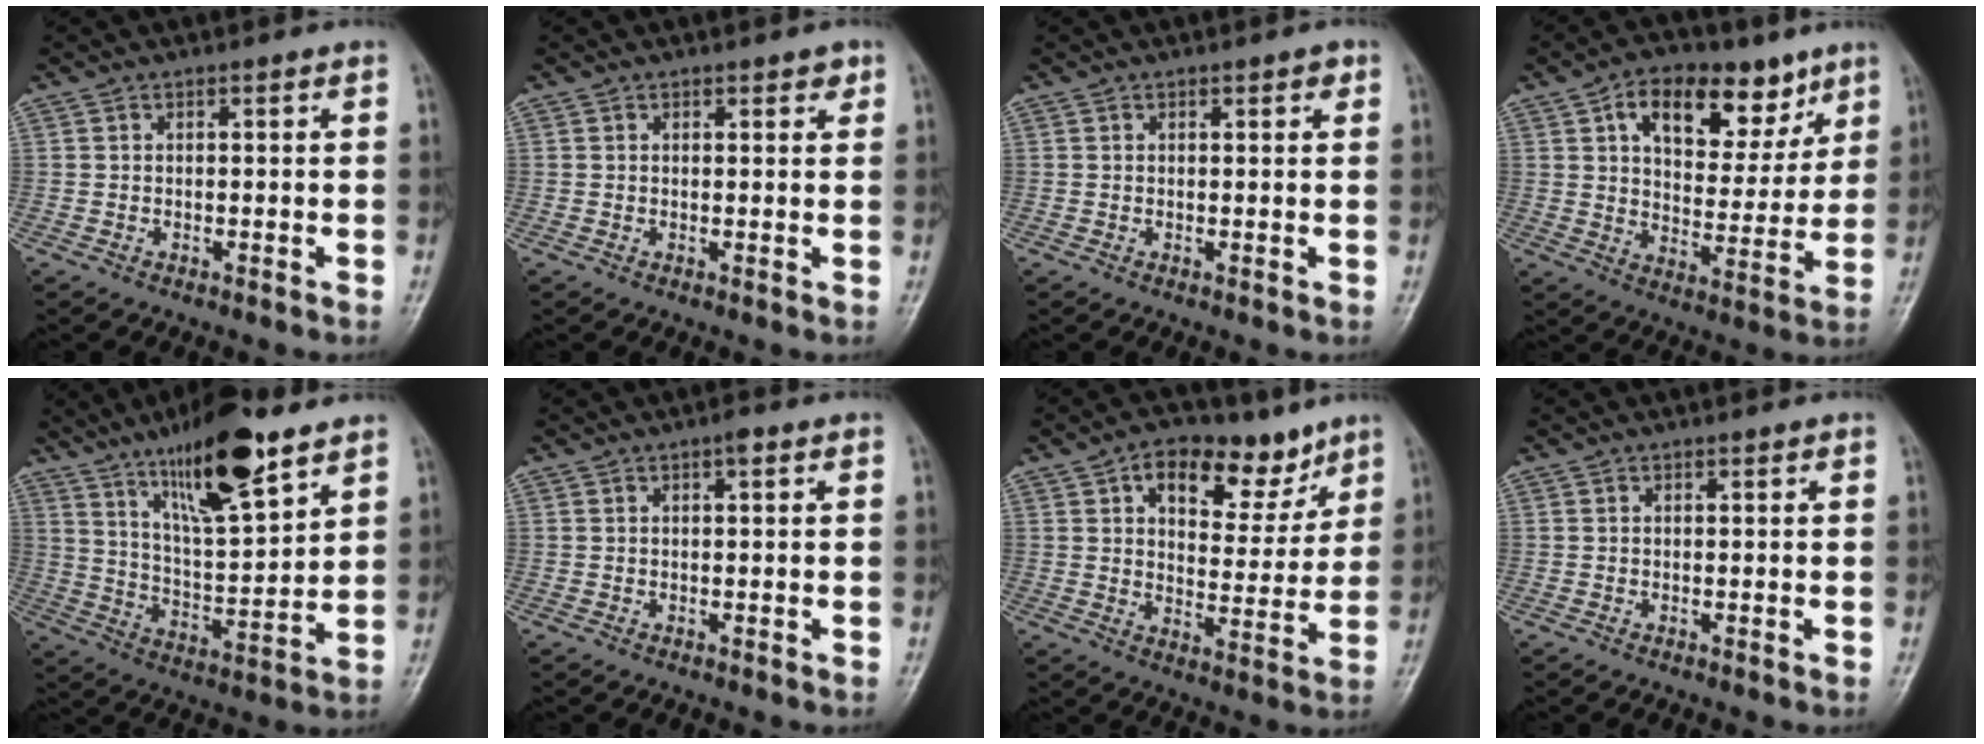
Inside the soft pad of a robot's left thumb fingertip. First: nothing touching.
{"total": 1.5, "force": [1.0, 0.8, 0.8], "torque": [0.002, -0.004, 0.009]}
{"total": 1.2, "force": [0.7, 0.5, 0.8], "torque": [-0.004, -0.001, 0.006]}
{"total": 16.8, "force": [8.6, 9.7, 10.7], "torque": [-0.113, -0.024, 0.138]}
{"total": 17.3, "force": [11.2, 4.3, 12.5], "torque": [-0.194, -0.059, 0.201]}
{"total": 1.4, "force": [0.7, 0.4, 1.1], "torque": [-0.016, 0.001, 0.008]}
{"total": 14.2, "force": [8.2, 7.9, 8.5], "torque": [-0.081, -0.031, 0.127]}
{"total": 0.0}